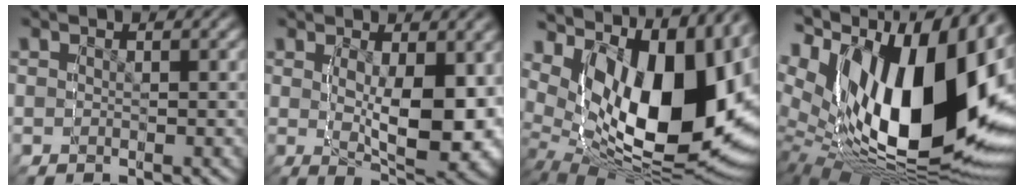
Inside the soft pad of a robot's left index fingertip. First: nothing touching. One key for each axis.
{"total": 8.2, "fx": 0.0, "fy": 3.6, "fz": 7.4, "tx": -0.127, "ty": -0.030, "tz": 0.007}
{"total": 20.6, "fx": -0.4, "fy": 12.4, "fz": 16.4, "tx": -0.303, "ty": -0.045, "tz": 0.011}
{"total": 25.2, "fx": -2.3, "fy": 14.6, "fz": 20.4, "tx": -0.369, "ty": -0.040, "tz": -0.016}